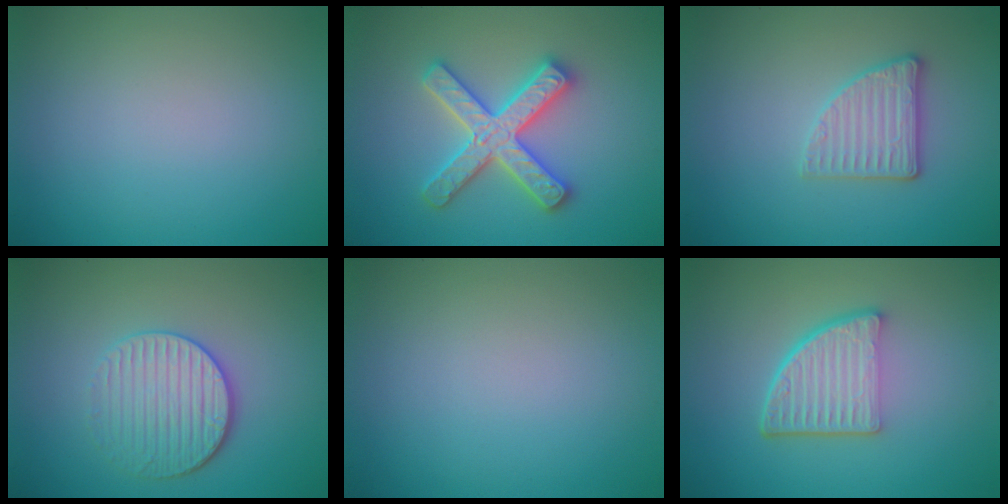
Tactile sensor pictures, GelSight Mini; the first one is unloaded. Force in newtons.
{"total": 4.9, "press": 4.9, "slide": 0.8}
{"total": 2.8, "press": 2.7, "slide": 0.8}
{"total": 3.8, "press": 3.4, "slide": 1.7}
{"total": 0.0}
{"total": 5.5, "press": 3.8, "slide": 3.9}